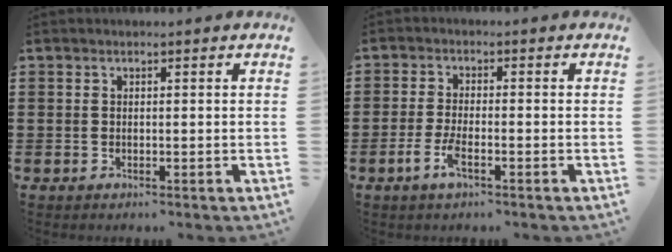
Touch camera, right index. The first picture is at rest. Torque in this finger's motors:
{"motor_torque": [0.52, 0.48, 0.37, 0.06]}